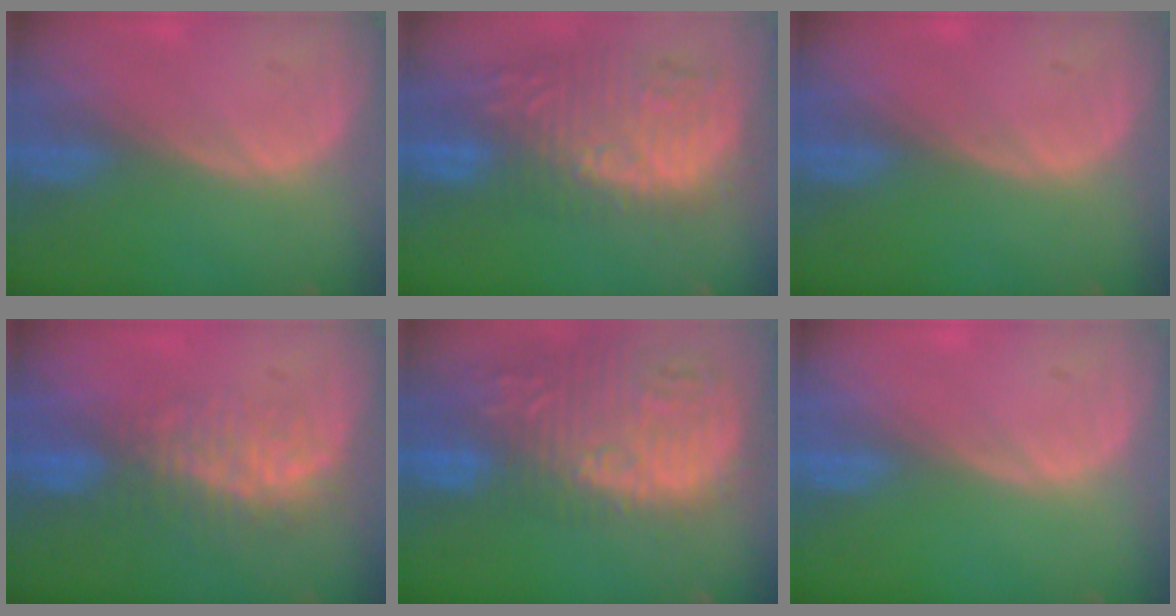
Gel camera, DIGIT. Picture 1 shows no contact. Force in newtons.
{"total": 11.8, "press": 11.1, "slide": 4.0}
{"total": 0.0}
{"total": 7.6, "press": 7.1, "slide": 2.9}
{"total": 15.4, "press": 13.0, "slide": 8.2}
{"total": 0.0}